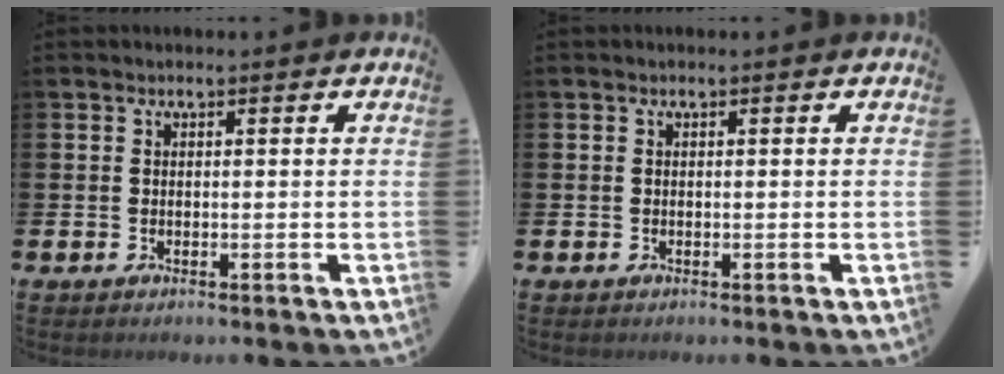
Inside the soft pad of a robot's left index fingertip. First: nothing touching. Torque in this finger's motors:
{"motor_torque": [0.00, 0.00, 0.00, 0.00]}